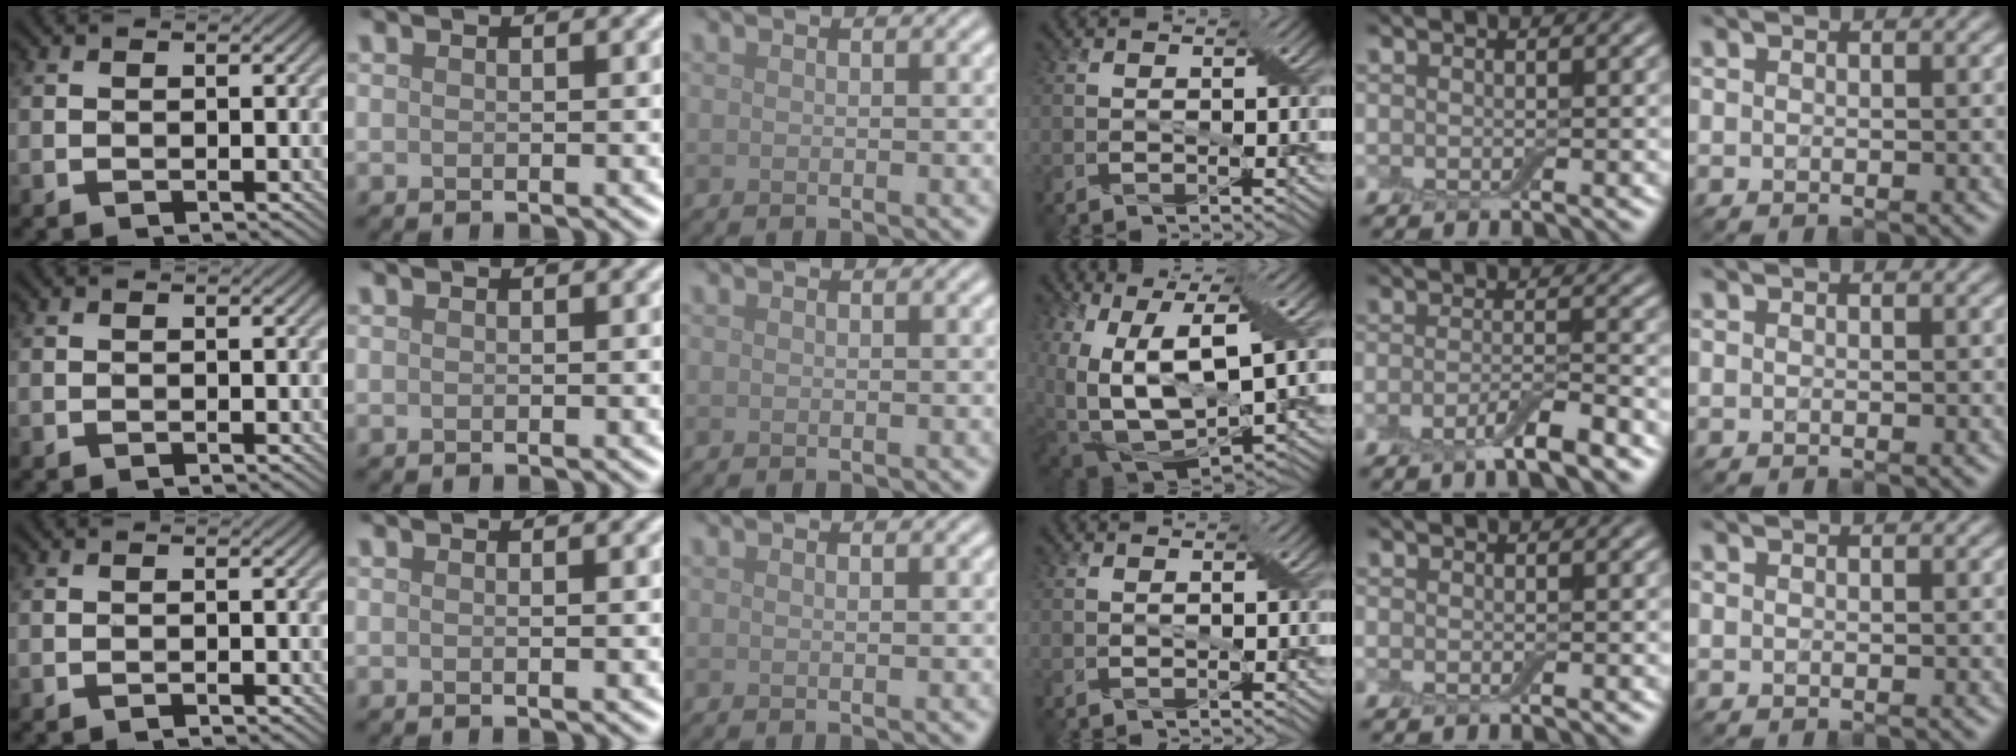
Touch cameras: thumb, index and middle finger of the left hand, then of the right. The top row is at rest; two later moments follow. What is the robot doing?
{"motion": "extract", "object": "backpack"}